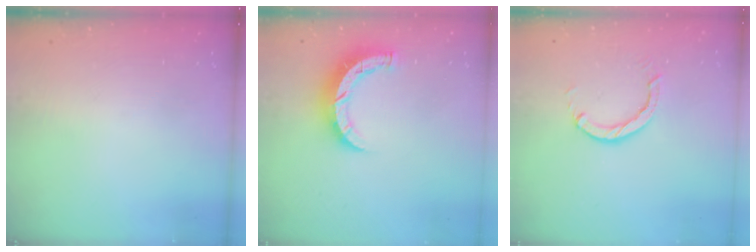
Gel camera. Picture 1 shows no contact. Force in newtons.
{"total": 7.9, "press": 7.9, "slide": 0.5}
{"total": 3.8, "press": 3.8, "slide": 0.5}